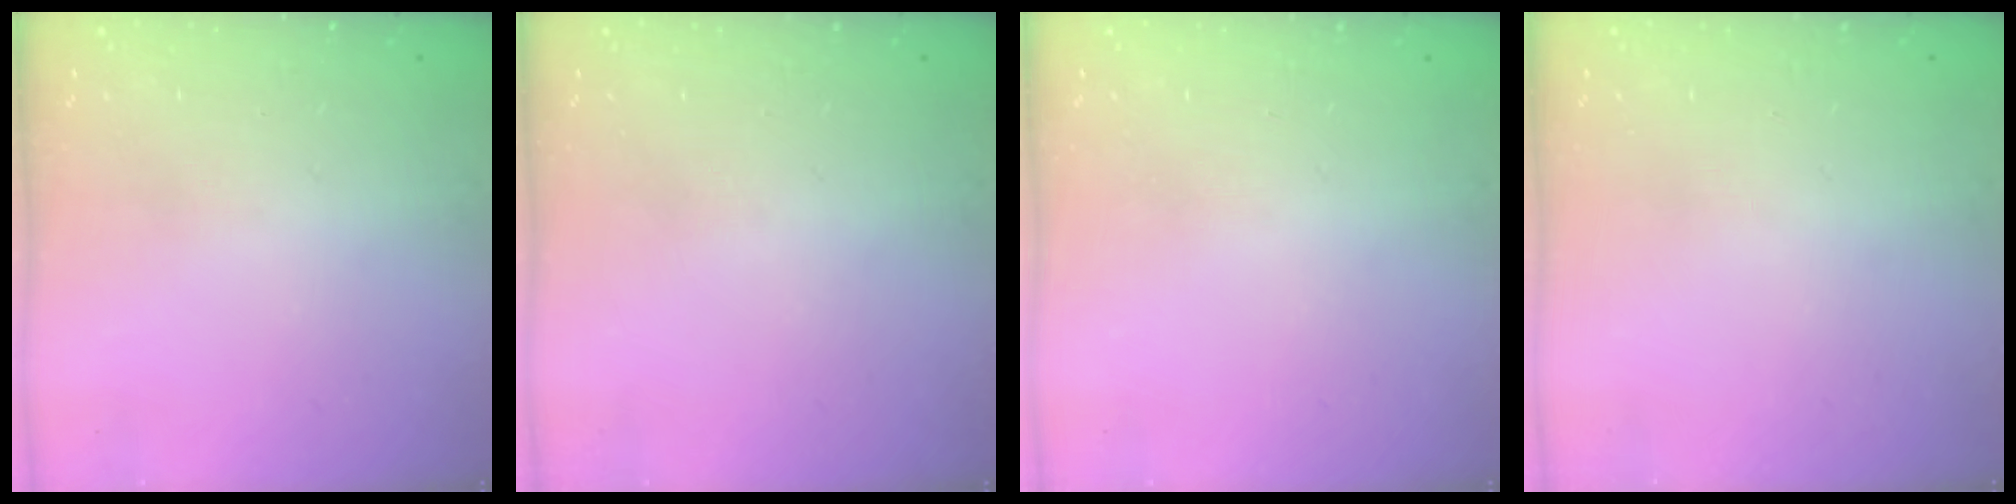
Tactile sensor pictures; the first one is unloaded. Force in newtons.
{"total": 0.0}
{"total": 0.0}
{"total": 0.0}